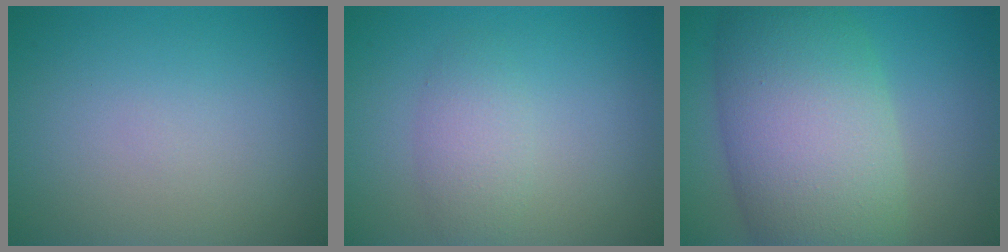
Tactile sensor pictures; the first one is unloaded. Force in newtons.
{"total": 2.3, "press": 2.3, "slide": 0.1}
{"total": 11.9, "press": 11.9, "slide": 0.4}